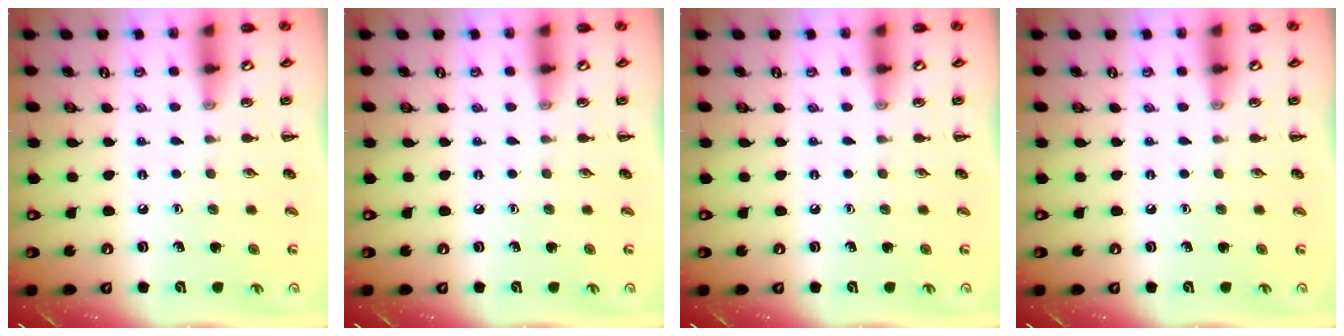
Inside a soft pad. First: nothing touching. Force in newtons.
{"total": 0.0}
{"total": 0.0}
{"total": 0.0}